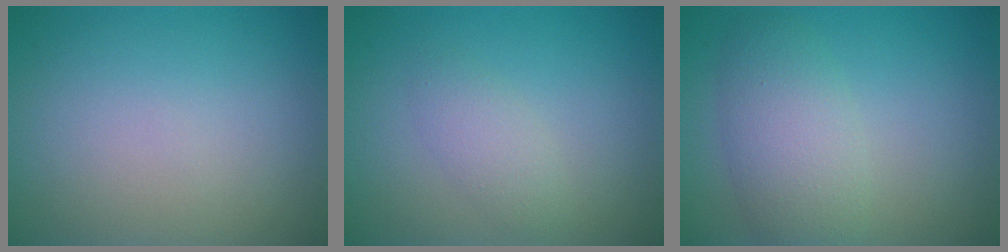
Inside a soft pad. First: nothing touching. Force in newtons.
{"total": 1.9, "press": 1.9, "slide": 0.1}
{"total": 4.5, "press": 4.5, "slide": 0.2}